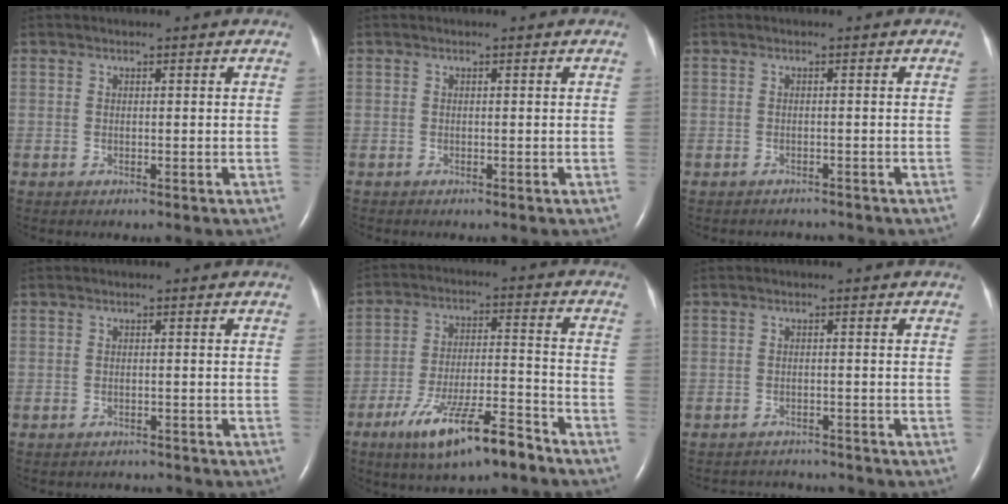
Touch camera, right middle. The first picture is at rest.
{"total": 0.0}
{"total": 2.3, "force": [-2.2, 0.5, -0.1], "torque": [0.000, -0.005, -0.028]}
{"total": 2.4, "force": [-2.3, 0.6, -0.2], "torque": [0.002, -0.005, -0.031]}
{"total": 13.2, "force": [-8.9, 2.2, 9.4], "torque": [-0.170, -0.012, -0.150]}
{"total": 4.8, "force": [-4.7, 0.8, -0.2], "torque": [-0.001, 0.000, -0.065]}